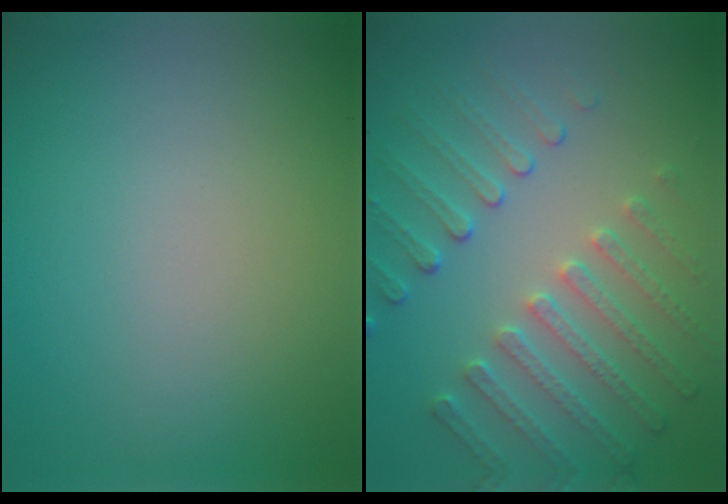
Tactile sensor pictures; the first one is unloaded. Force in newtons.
{"total": 4.9, "press": 3.8, "slide": 3.1}